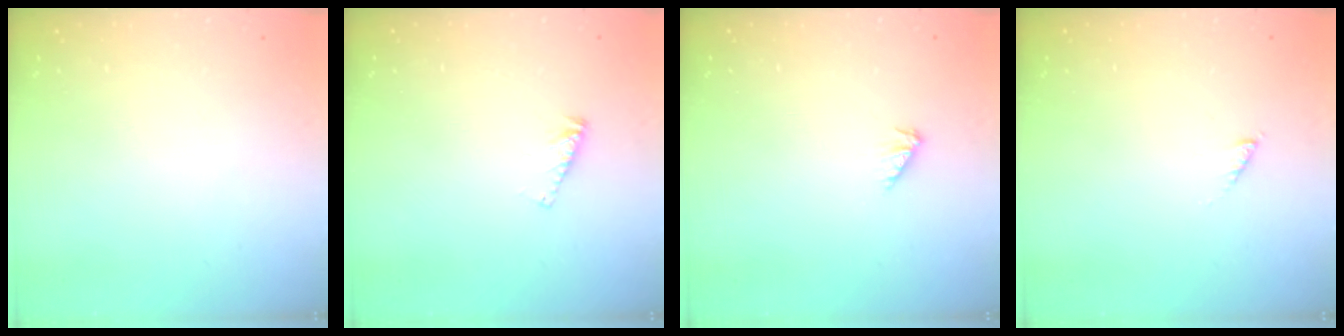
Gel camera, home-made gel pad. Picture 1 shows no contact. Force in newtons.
{"total": 2.9, "press": 2.9, "slide": 0.4}
{"total": 2.6, "press": 2.5, "slide": 0.6}
{"total": 1.3, "press": 1.3, "slide": 0.3}